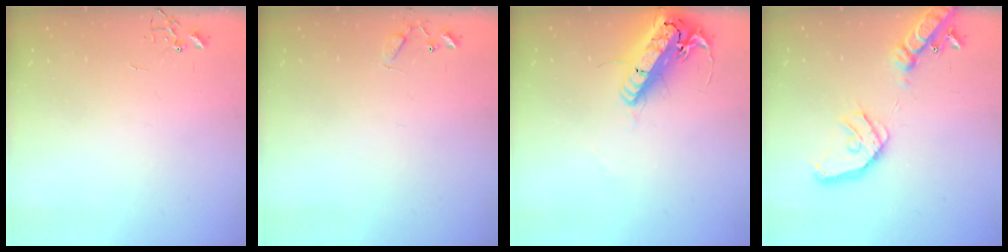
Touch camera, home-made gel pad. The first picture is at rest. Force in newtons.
{"total": 5.6, "press": 5.6, "slide": 0.5}
{"total": 20.0, "press": 19.6, "slide": 4.1}
{"total": 18.8, "press": 18.6, "slide": 3.0}